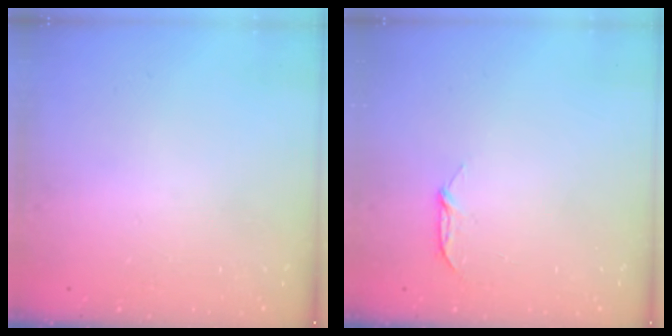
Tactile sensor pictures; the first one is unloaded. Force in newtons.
{"total": 5.1, "press": 5.1, "slide": 0.6}